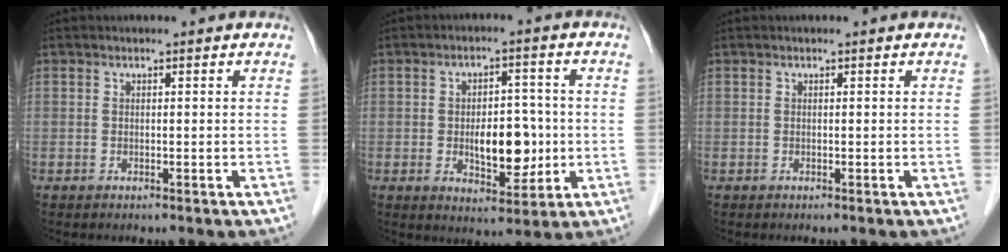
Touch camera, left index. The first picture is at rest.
{"total": 7.8, "force": [-1.0, 3.9, 6.7], "torque": [-0.101, 0.000, -0.009]}
{"total": 0.0}